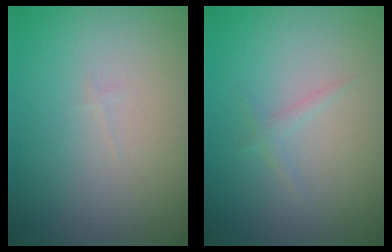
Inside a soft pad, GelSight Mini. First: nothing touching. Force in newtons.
{"total": 0.7, "press": 0.7, "slide": 0.1}